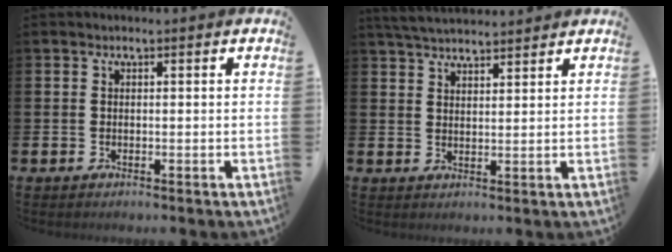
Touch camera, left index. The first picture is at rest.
{"total": 4.2, "force": [4.1, 0.5, 0.6], "torque": [-0.016, -0.019, 0.075]}